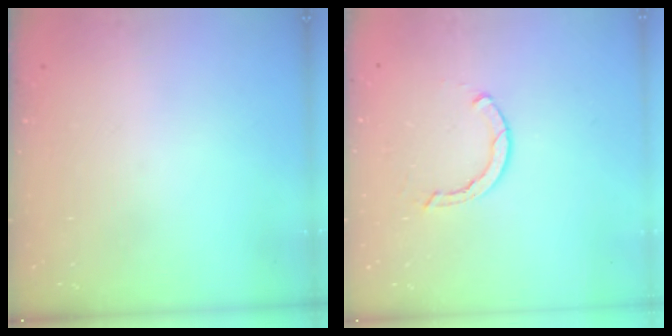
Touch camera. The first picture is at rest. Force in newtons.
{"total": 2.3, "press": 2.3, "slide": 0.1}